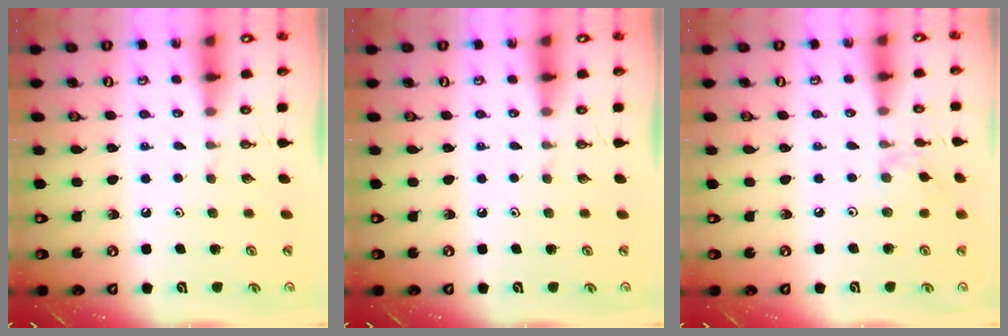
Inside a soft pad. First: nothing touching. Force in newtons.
{"total": 0.0}
{"total": 1.4, "press": 1.4, "slide": 0.4}